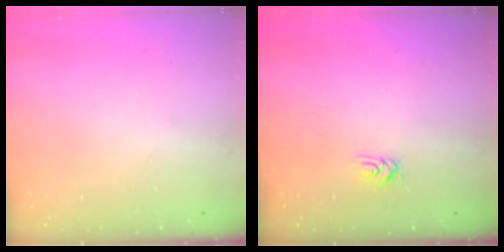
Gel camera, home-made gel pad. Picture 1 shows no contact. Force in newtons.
{"total": 4.3, "press": 4.2, "slide": 0.5}